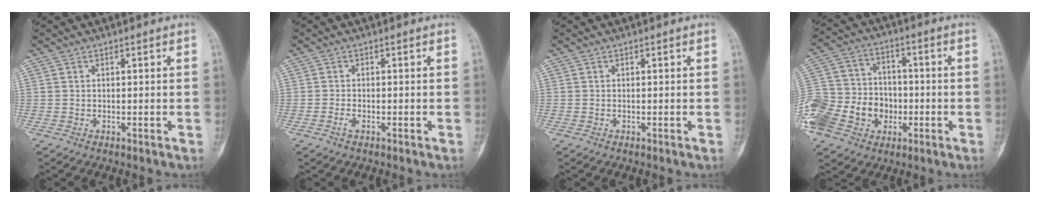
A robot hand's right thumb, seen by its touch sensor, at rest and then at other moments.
{"total": 0.9, "force": [-0.6, 0.4, 0.5], "torque": [-0.013, 0.001, -0.017]}
{"total": 0.0}
{"total": 21.9, "force": [-6.3, 17.5, 11.6], "torque": [-0.257, 0.044, -0.107]}